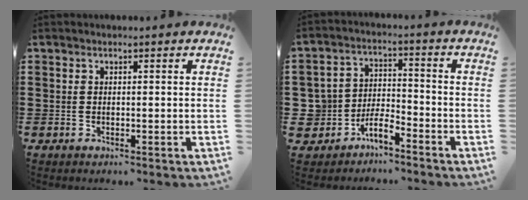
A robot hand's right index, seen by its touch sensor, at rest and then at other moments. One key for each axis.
{"total": 5.1, "fx": -4.0, "fy": 2.7, "fz": 1.8, "tx": -0.058, "ty": 0.007, "tz": -0.085}